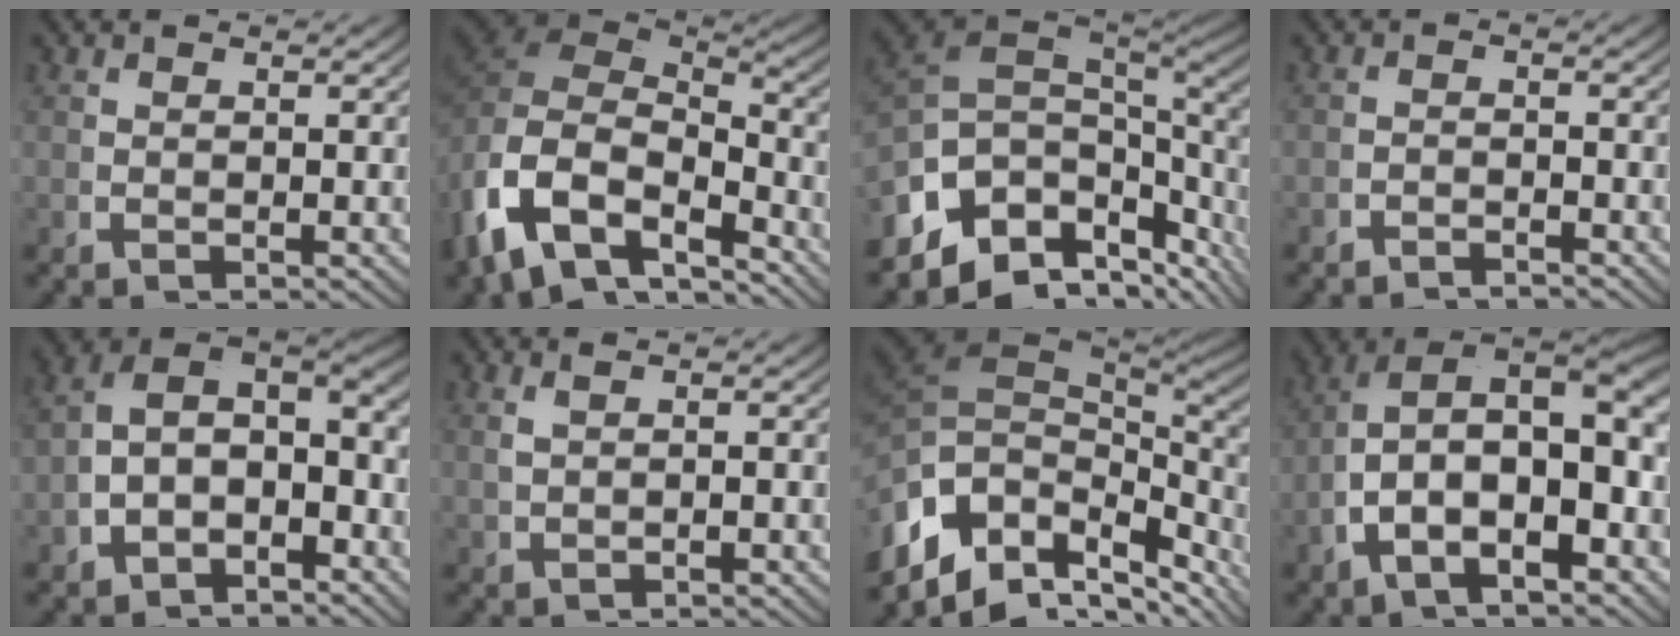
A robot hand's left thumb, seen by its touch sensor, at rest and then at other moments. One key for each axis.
{"total": 12.6, "fx": -2.2, "fy": 9.0, "fz": 8.5, "tx": -0.206, "ty": -0.045, "tz": -0.023}
{"total": 15.3, "fx": -2.6, "fy": 10.6, "fz": 10.8, "tx": -0.228, "ty": -0.043, "tz": -0.019}
{"total": 2.1, "fx": -2.1, "fy": 0.1, "fz": -0.1, "tx": 0.012, "ty": -0.002, "tz": -0.040}
{"total": 12.5, "fx": -0.2, "fy": 9.7, "fz": 7.9, "tx": -0.135, "ty": -0.009, "tz": -0.018}
{"total": 1.3, "fx": 0.5, "fy": 0.3, "fz": 1.1, "tx": -0.027, "ty": 0.006, "tz": 0.013}
{"total": 15.3, "fx": -2.9, "fy": 10.7, "fz": 10.5, "tx": -0.198, "ty": -0.048, "tz": -0.015}
{"total": 14.3, "fx": -0.5, "fy": 9.8, "fz": 10.4, "tx": -0.194, "ty": -0.032, "tz": -0.008}